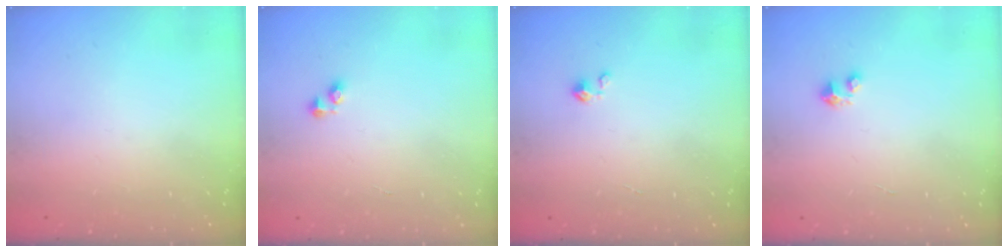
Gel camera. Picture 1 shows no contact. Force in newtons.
{"total": 2.2, "press": 2.2, "slide": 0.3}
{"total": 2.3, "press": 2.2, "slide": 0.3}
{"total": 2.1, "press": 2.1, "slide": 0.1}